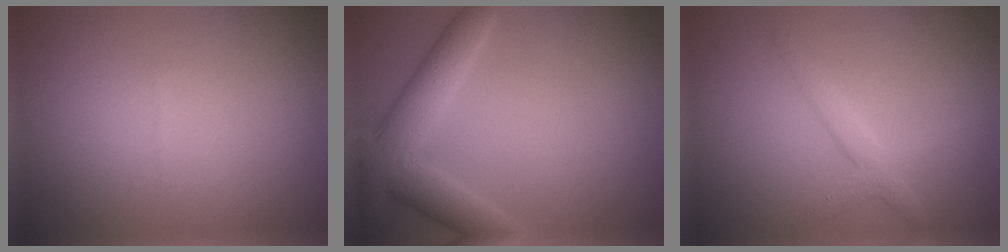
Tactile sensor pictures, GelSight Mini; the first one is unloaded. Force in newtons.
{"total": 5.4, "press": 5.4, "slide": 0.2}
{"total": 2.3, "press": 2.3, "slide": 0.1}